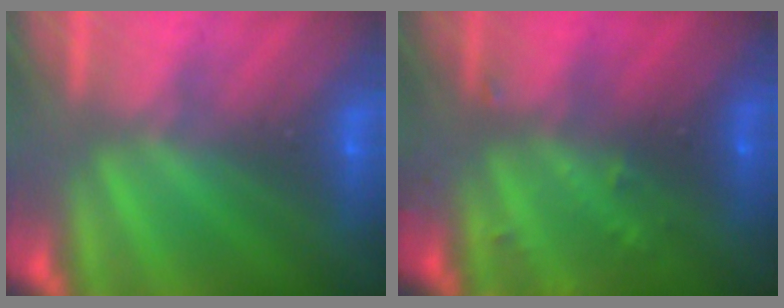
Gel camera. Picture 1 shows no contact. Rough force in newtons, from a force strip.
{"total": 2.9}